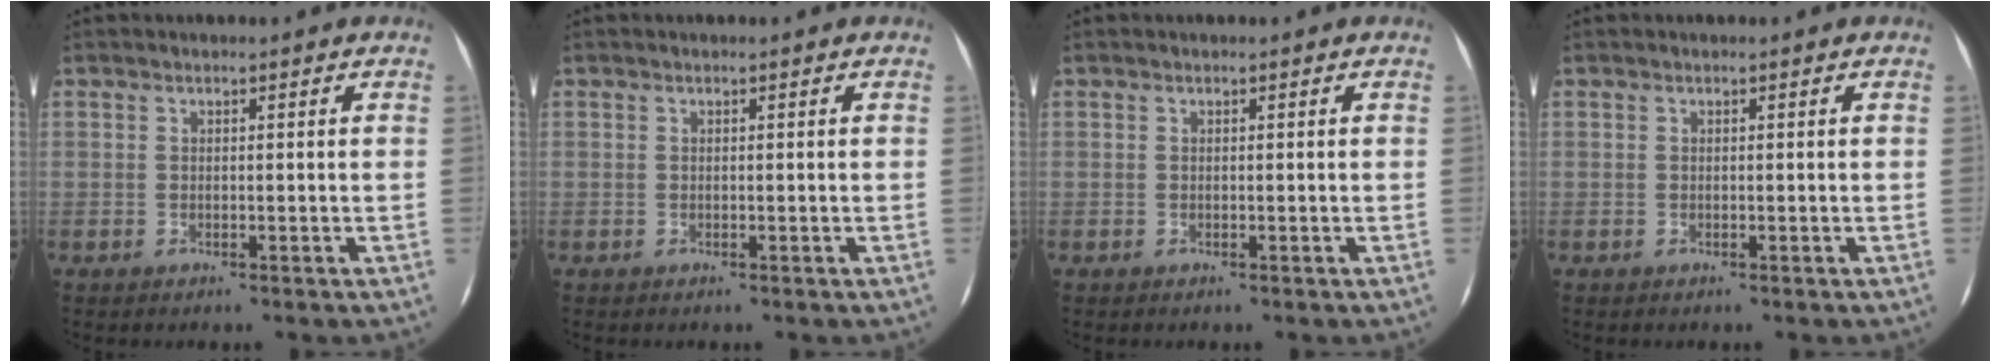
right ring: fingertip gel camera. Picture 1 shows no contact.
{"total": 0.0}
{"total": 0.0}
{"total": 0.0}